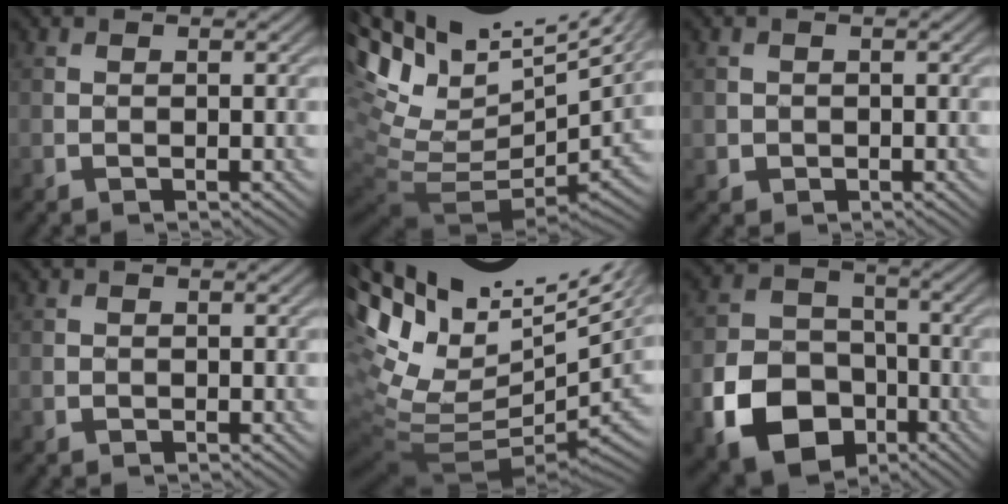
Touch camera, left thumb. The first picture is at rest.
{"total": 14.8, "force": [7.1, 7.1, 10.9], "torque": [-0.204, 0.018, 0.171]}
{"total": 1.5, "force": [-0.2, 1.5, 0.2], "torque": [0.002, -0.008, -0.005]}
{"total": 0.5, "force": [-0.2, 0.5, 0.0], "torque": [0.002, -0.004, -0.005]}
{"total": 16.1, "force": [4.8, 8.3, 13.0], "torque": [-0.234, -0.012, 0.151]}
{"total": 12.4, "force": [-5.4, 9.2, 6.2], "torque": [-0.147, -0.034, -0.105]}